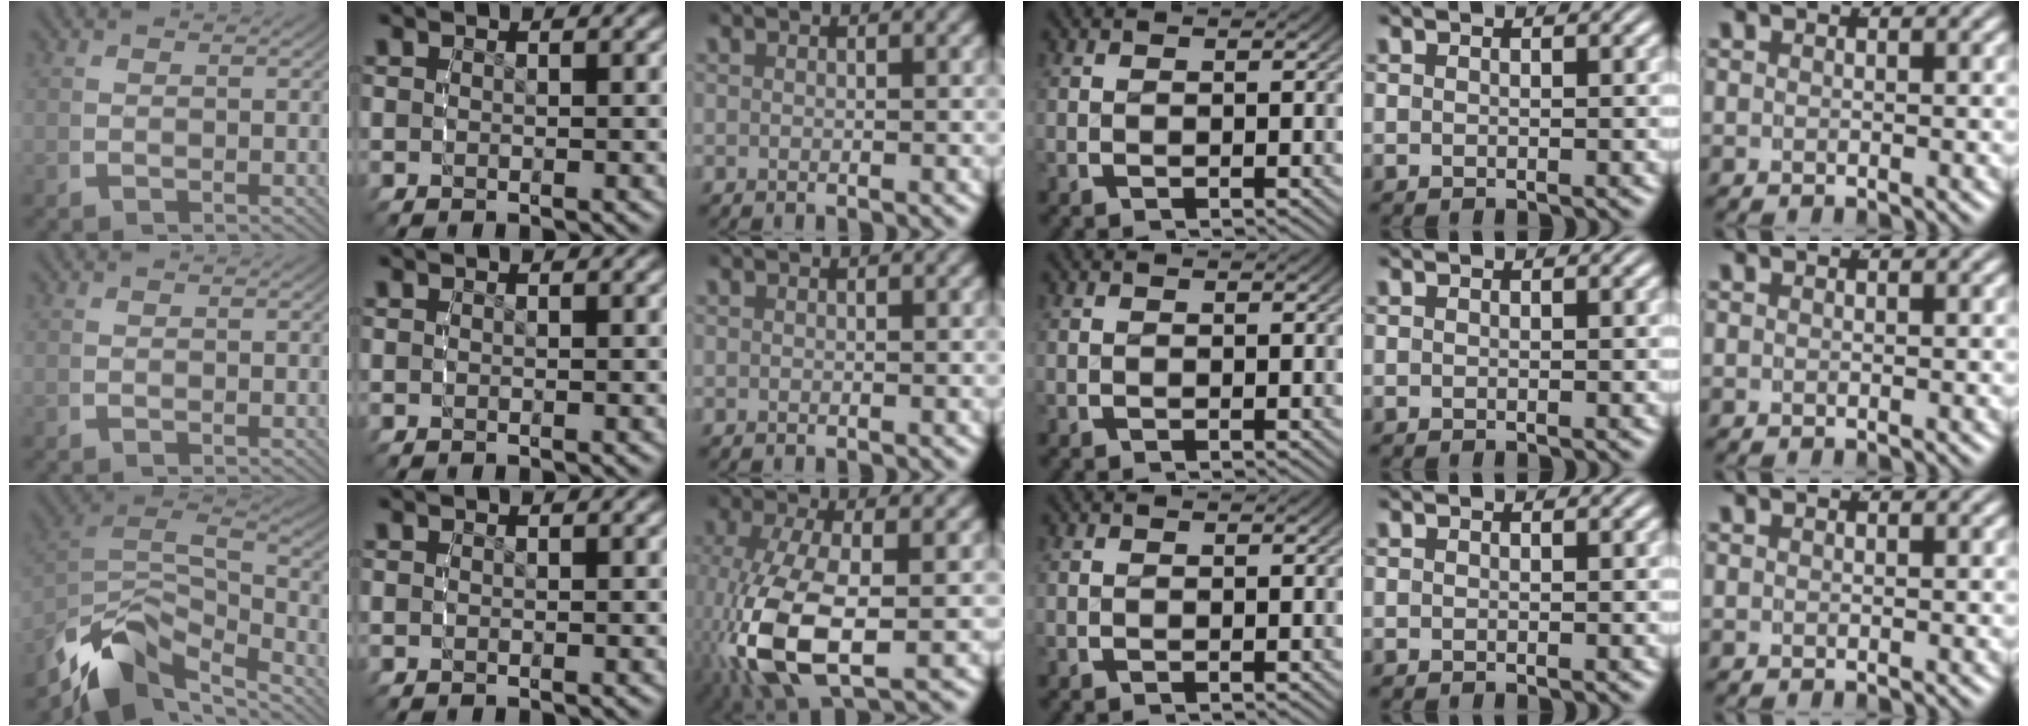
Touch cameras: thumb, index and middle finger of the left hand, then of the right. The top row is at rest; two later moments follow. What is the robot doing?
{"motion": "grasp_and_lifting", "object": "bottle cap"}